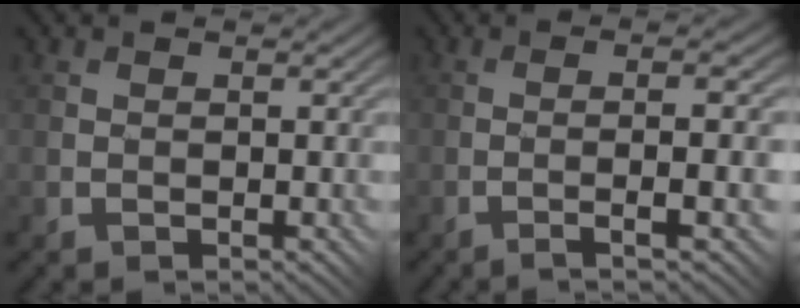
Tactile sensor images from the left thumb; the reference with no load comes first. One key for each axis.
{"total": 7.0, "fx": -1.9, "fy": 0.5, "fz": 6.8, "tx": -0.092, "ty": 0.010, "tz": -0.029}